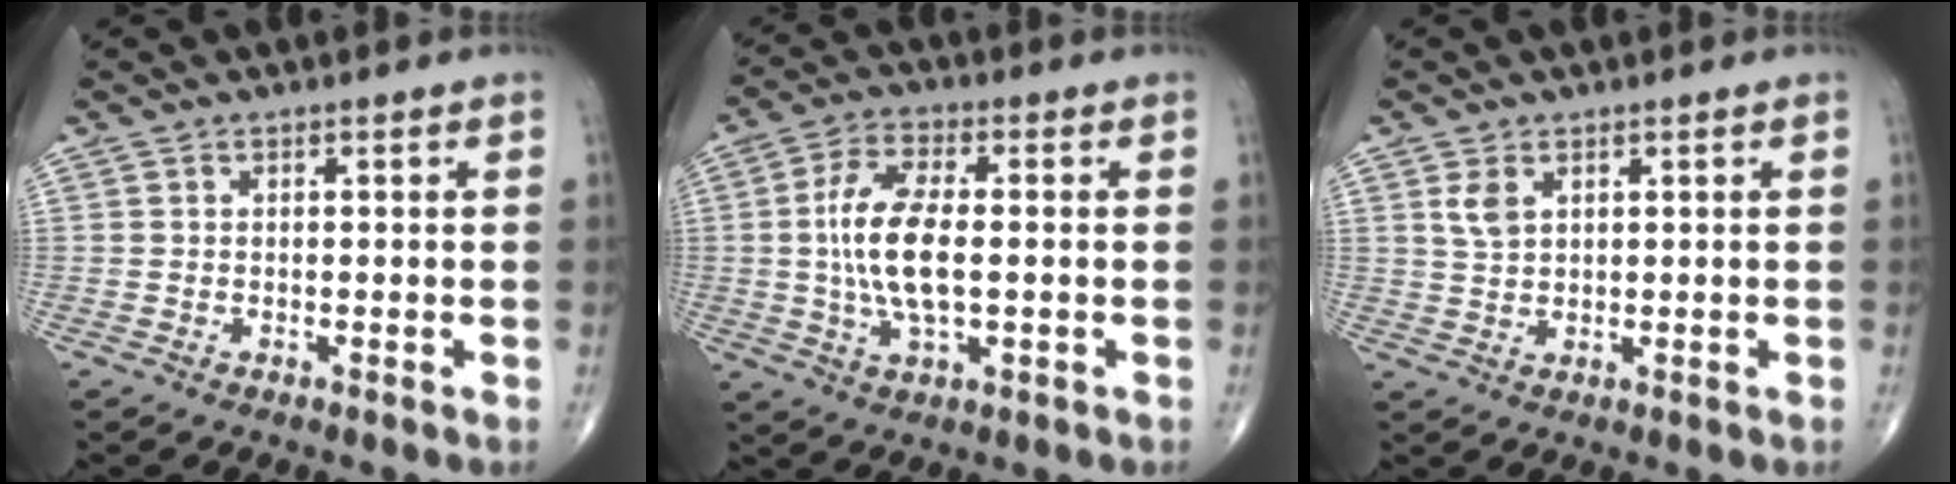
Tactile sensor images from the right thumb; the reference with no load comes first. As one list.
[{"total": 11.9, "force": [-0.1, 5.1, 10.7], "torque": [-0.216, 0.005, -0.003]}, {"total": 3.1, "force": [1.5, 1.9, 2.0], "torque": [-0.036, -0.005, 0.034]}]